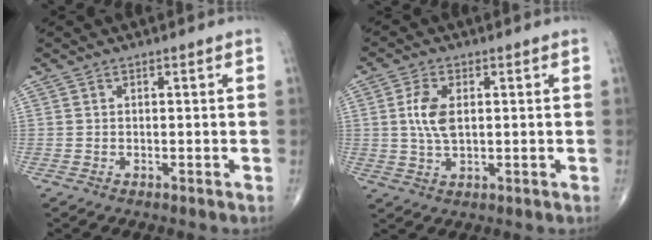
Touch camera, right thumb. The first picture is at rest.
{"total": 5.9, "force": [0.9, 3.2, 4.9], "torque": [-0.105, -0.001, 0.017]}